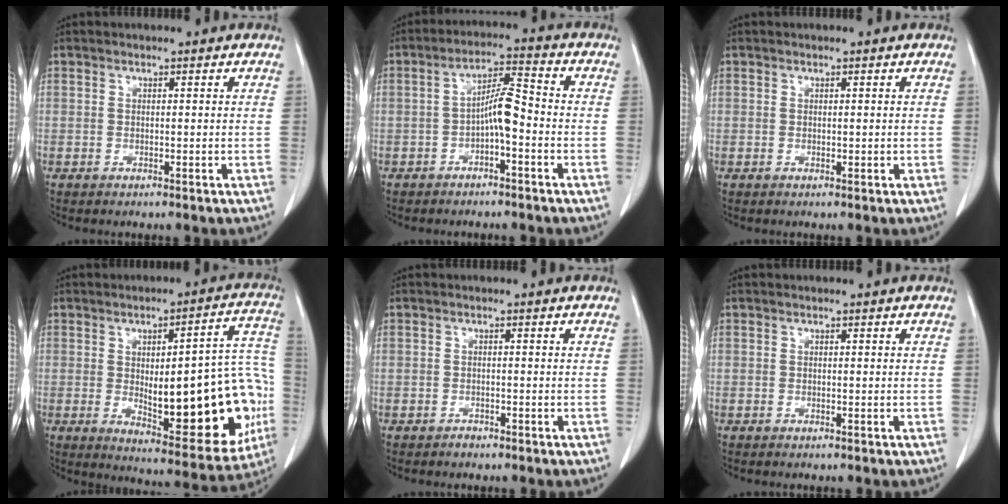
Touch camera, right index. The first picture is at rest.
{"total": 5.6, "force": [-1.5, 1.1, 5.3], "torque": [-0.096, 0.018, -0.027]}
{"total": 0.6, "force": [0.1, 0.4, 0.4], "torque": [-0.004, 0.000, 0.002]}
{"total": 23.5, "force": [-3.1, 6.8, 22.3], "torque": [-0.226, 0.023, -0.016]}
{"total": 0.7, "force": [-0.7, 0.3, 0.1], "torque": [-0.006, 0.000, -0.009]}
{"total": 0.0}